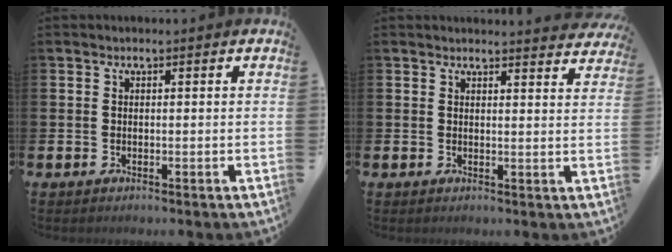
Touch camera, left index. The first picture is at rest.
{"total": 2.5, "force": [2.5, 0.1, 0.0], "torque": [0.010, -0.020, 0.042]}